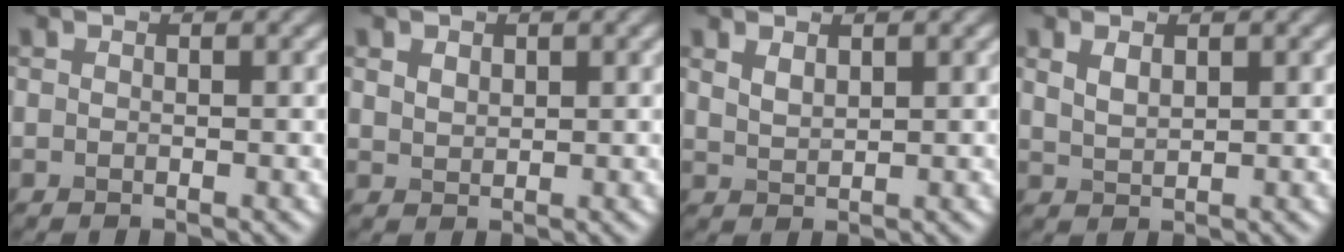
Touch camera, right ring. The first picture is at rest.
{"total": 1.4, "force": [0.8, 0.9, 0.6], "torque": [-0.013, 0.001, 0.018]}
{"total": 1.5, "force": [1.0, 0.7, 0.9], "torque": [-0.022, -0.001, 0.026]}
{"total": 1.8, "force": [1.0, 0.9, 1.2], "torque": [-0.028, 0.000, 0.026]}